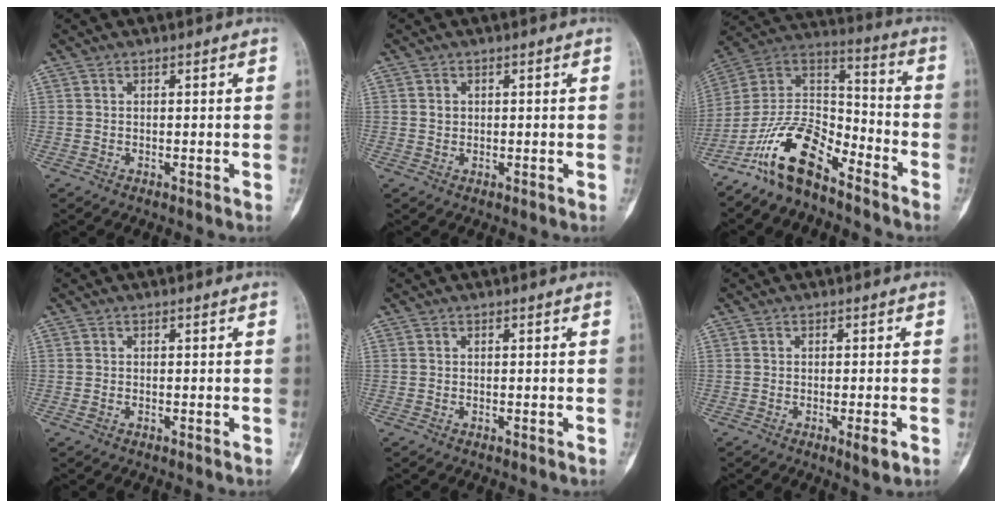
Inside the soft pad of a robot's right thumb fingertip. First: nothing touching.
{"total": 1.2, "force": [0.2, 1.0, 0.5], "torque": [-0.005, 0.002, 0.006]}
{"total": 15.3, "force": [-10.8, 6.1, 9.0], "torque": [-0.152, 0.093, -0.209]}
{"total": 0.6, "force": [-0.3, 0.4, 0.4], "torque": [-0.013, 0.005, -0.004]}
{"total": 0.0}
{"total": 3.1, "force": [-1.3, 0.5, 2.8], "torque": [-0.042, -0.005, -0.020]}